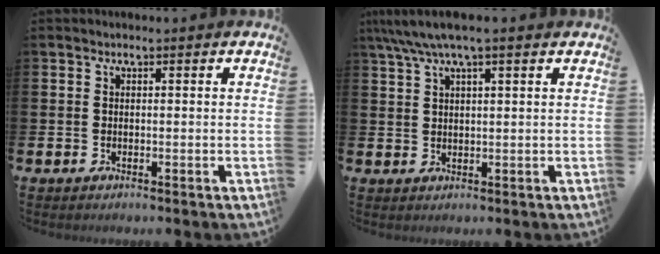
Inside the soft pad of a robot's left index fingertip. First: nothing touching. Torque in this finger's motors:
{"motor_torque": [0.34, -0.43, 1.05, 0.21]}